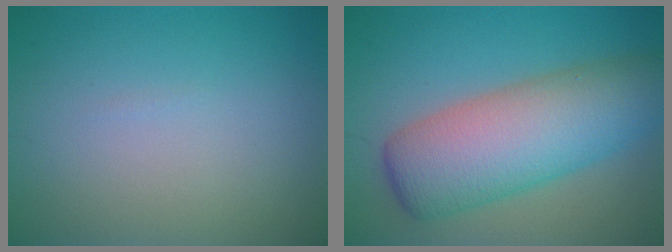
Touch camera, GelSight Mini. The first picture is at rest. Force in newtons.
{"total": 9.5, "press": 9.5, "slide": 0.2}